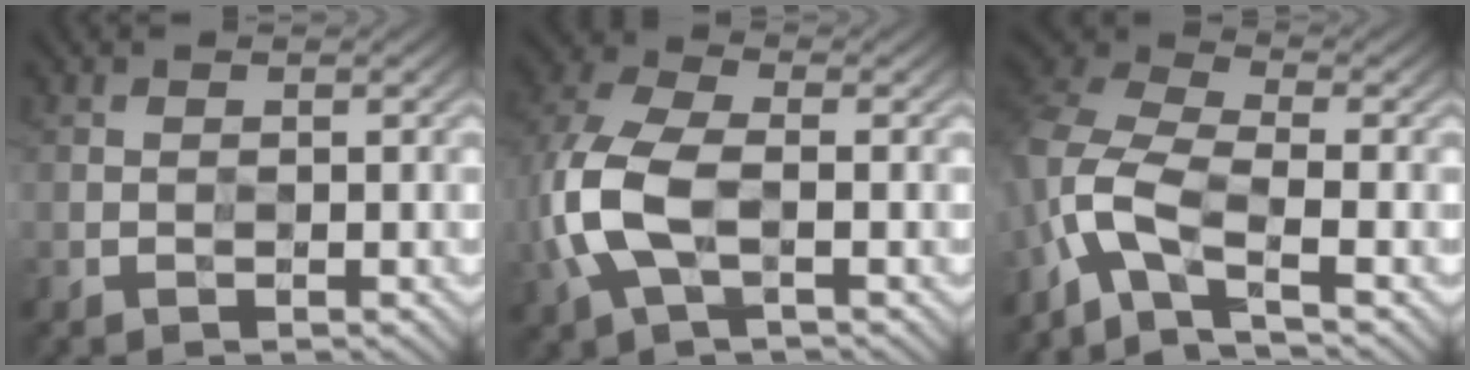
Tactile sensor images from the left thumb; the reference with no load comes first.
{"total": 10.0, "force": [-2.2, 5.8, 7.9], "torque": [-0.209, 0.002, -0.048]}
{"total": 9.1, "force": [-4.9, 3.9, 6.6], "torque": [-0.145, 0.003, -0.113]}